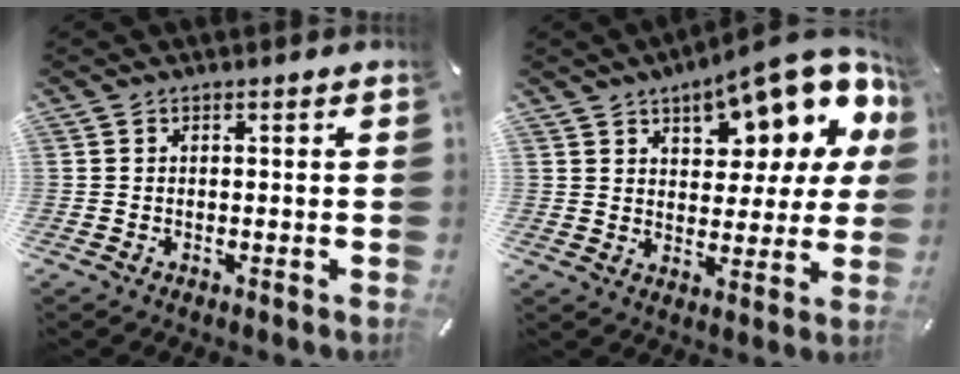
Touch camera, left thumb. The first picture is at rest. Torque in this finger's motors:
{"motor_torque": [1.03, 1.04, 1.90, -0.87, 0.45]}